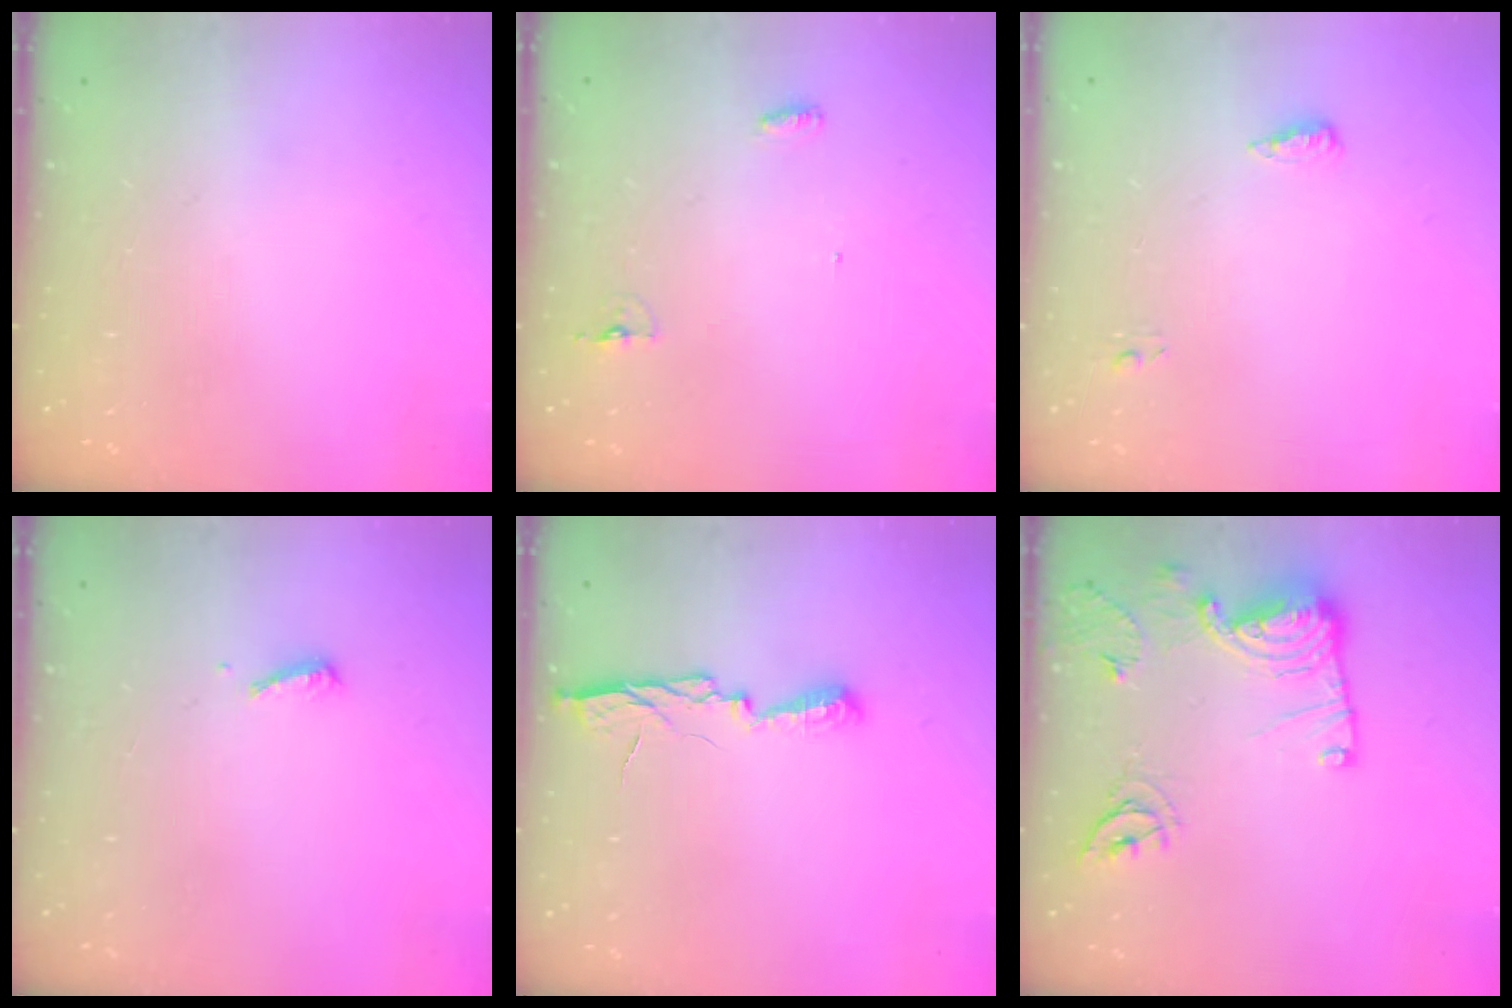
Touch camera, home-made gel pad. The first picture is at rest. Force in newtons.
{"total": 7.4, "press": 4.4, "slide": 6.0}
{"total": 4.9, "press": 4.6, "slide": 1.5}
{"total": 7.1, "press": 7.0, "slide": 0.8}
{"total": 7.0, "press": 7.0, "slide": 0.7}
{"total": 13.7, "press": 13.6, "slide": 1.4}